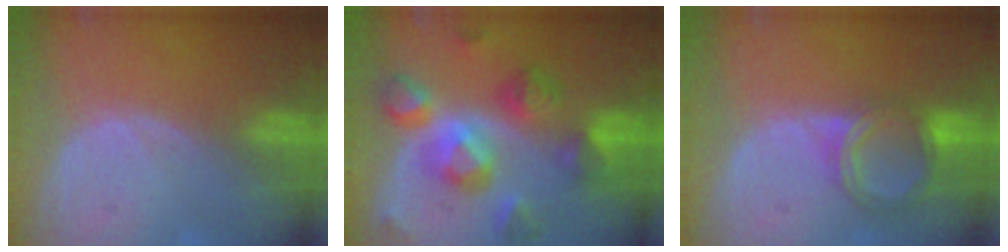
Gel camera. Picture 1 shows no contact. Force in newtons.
{"total": 11.2, "press": 11.2, "slide": 1.1}
{"total": 5.9, "press": 5.9, "slide": 0.8}